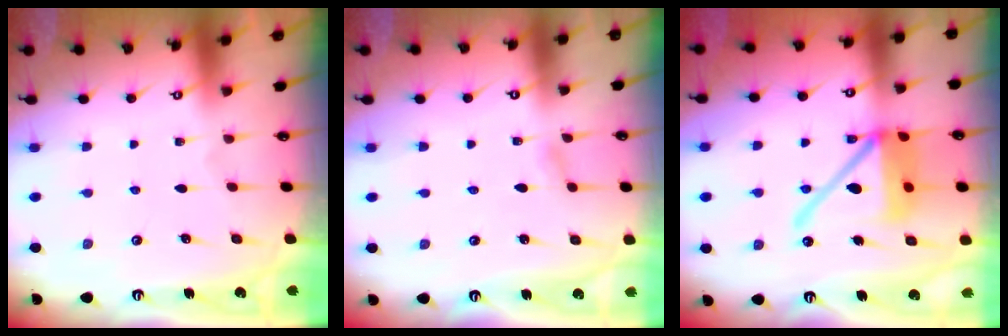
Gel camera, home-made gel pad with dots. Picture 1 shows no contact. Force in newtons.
{"total": 2.1, "press": 2.1, "slide": 0.3}
{"total": 15.6, "press": 15.5, "slide": 1.8}